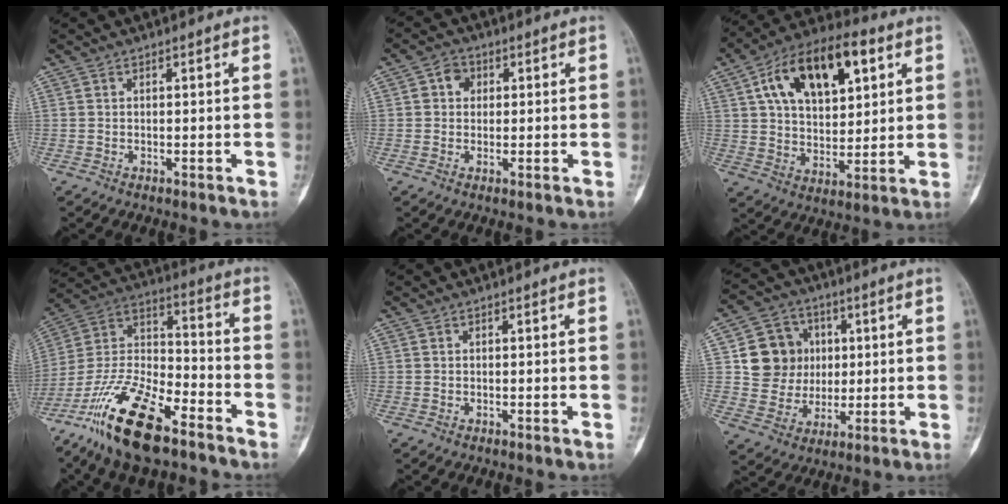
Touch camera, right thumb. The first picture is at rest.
{"total": 3.8, "force": [0.7, 3.3, 1.7], "torque": [-0.004, 0.005, 0.005]}
{"total": 19.5, "force": [7.3, 10.6, 14.6], "torque": [-0.205, 0.001, 0.118]}
{"total": 20.9, "force": [-13.9, 7.5, 13.7], "torque": [-0.277, 0.064, -0.257]}
{"total": 0.0}
{"total": 12.2, "force": [2.2, 11.2, 4.3], "torque": [-0.024, 0.003, 0.045]}